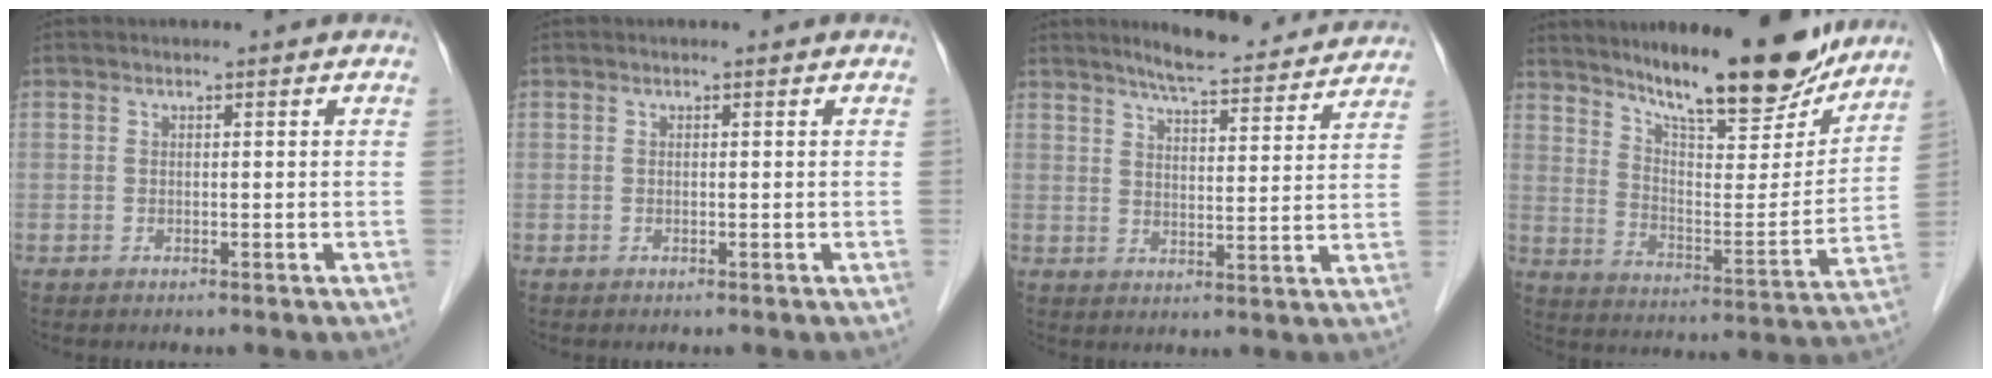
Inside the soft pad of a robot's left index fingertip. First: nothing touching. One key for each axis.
{"total": 0.0}
{"total": 14.2, "fx": 13.0, "fy": 1.9, "fz": 5.3, "tx": -0.070, "ty": -0.002, "tz": 0.165}
{"total": 20.0, "fx": 16.6, "fy": 3.1, "fz": 10.8, "tx": -0.166, "ty": -0.025, "tz": 0.254}